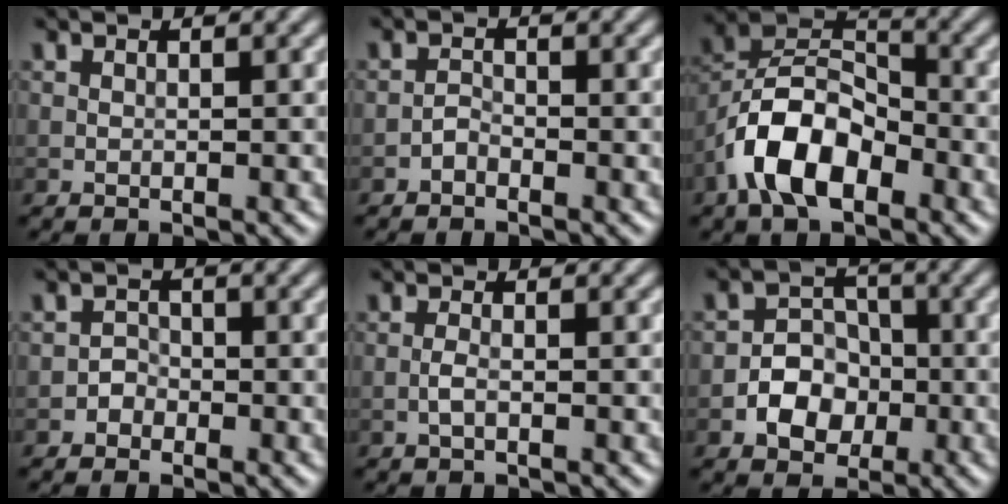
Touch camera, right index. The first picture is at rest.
{"total": 0.9, "force": [-0.7, 0.4, 0.4], "torque": [-0.006, 0.003, -0.017]}
{"total": 8.1, "force": [-4.1, 4.3, 5.5], "torque": [-0.099, 0.011, -0.086]}
{"total": 1.1, "force": [-0.7, 0.9, 0.1], "torque": [0.004, 0.005, -0.013]}
{"total": 1.1, "force": [-0.4, 0.3, 1.0], "torque": [-0.022, 0.001, -0.011]}
{"total": 3.9, "force": [-1.3, 3.1, 1.9], "torque": [-0.018, 0.004, -0.024]}